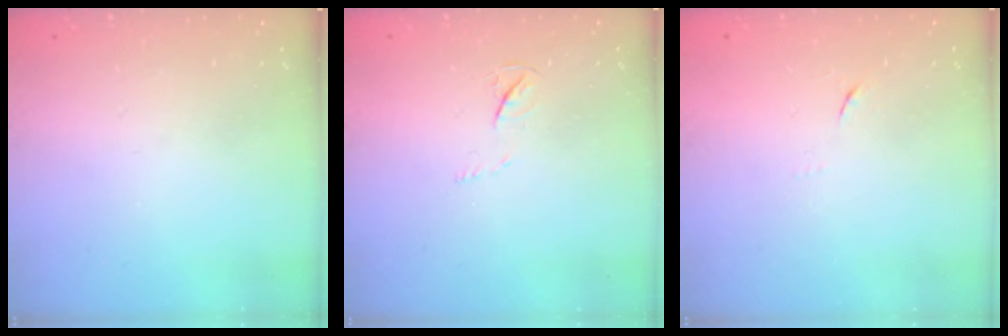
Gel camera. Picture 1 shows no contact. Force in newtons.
{"total": 3.1, "press": 3.1, "slide": 0.5}
{"total": 5.2, "press": 5.1, "slide": 0.7}